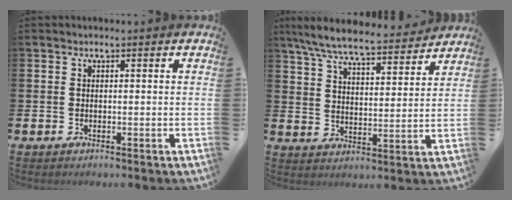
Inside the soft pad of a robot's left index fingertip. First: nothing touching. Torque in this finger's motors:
{"motor_torque": [1.07, -1.07, 0.37, 0.21]}